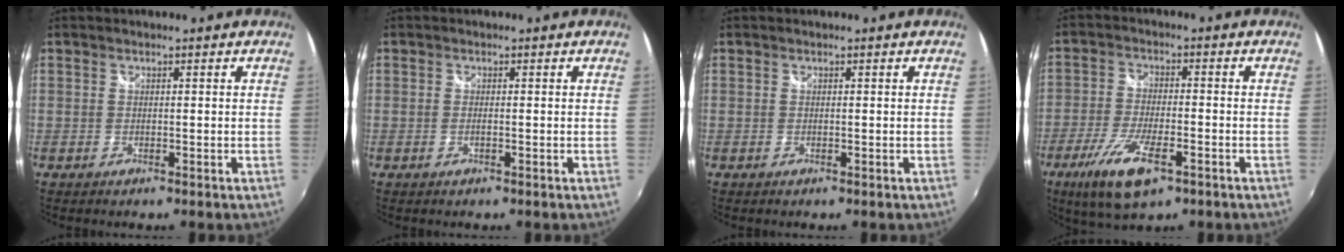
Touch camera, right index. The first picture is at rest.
{"total": 1.1, "force": [-0.3, 0.2, 1.0], "torque": [-0.021, 0.000, -0.007]}
{"total": 0.0}
{"total": 11.6, "force": [-6.3, 3.9, 8.9], "torque": [-0.196, -0.029, -0.115]}